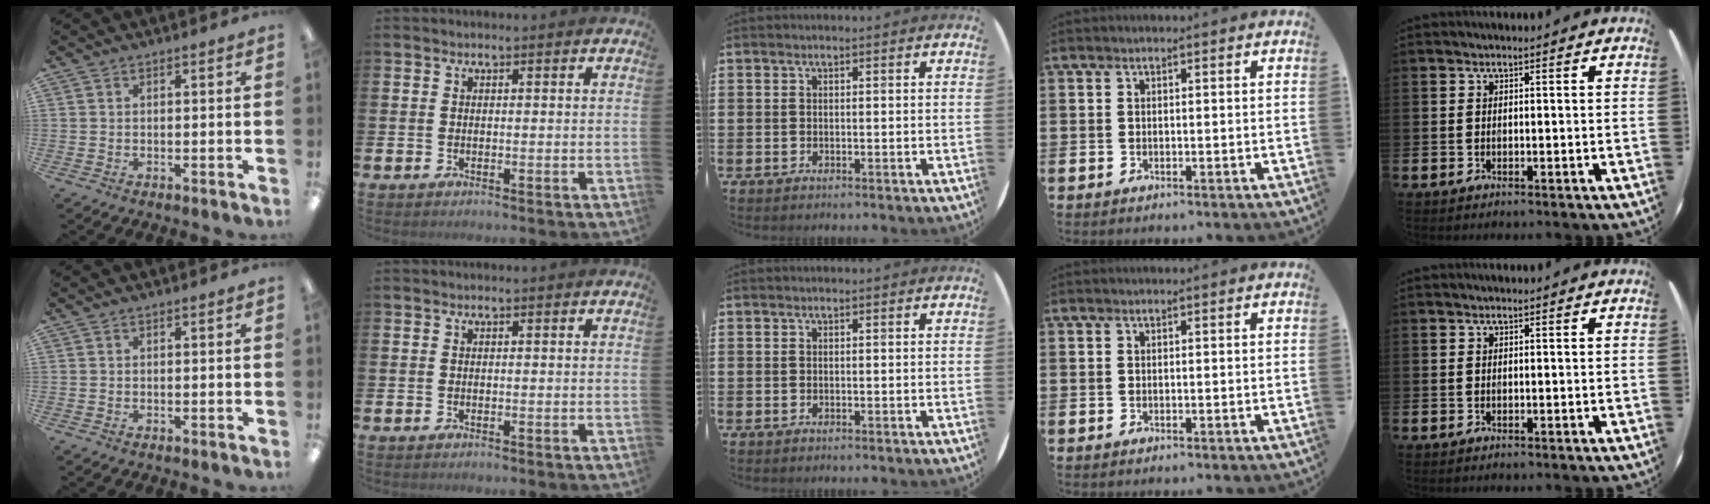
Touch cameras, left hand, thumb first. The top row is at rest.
{}